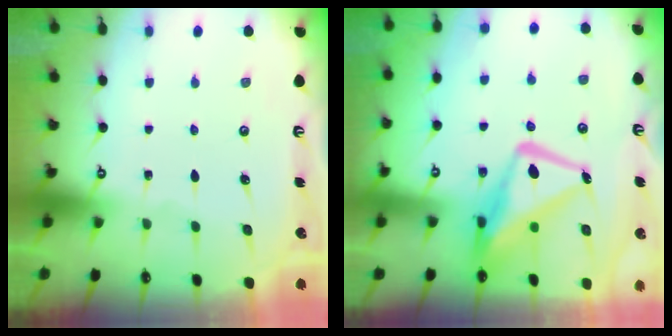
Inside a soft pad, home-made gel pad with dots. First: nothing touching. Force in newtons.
{"total": 15.5, "press": 15.4, "slide": 1.7}